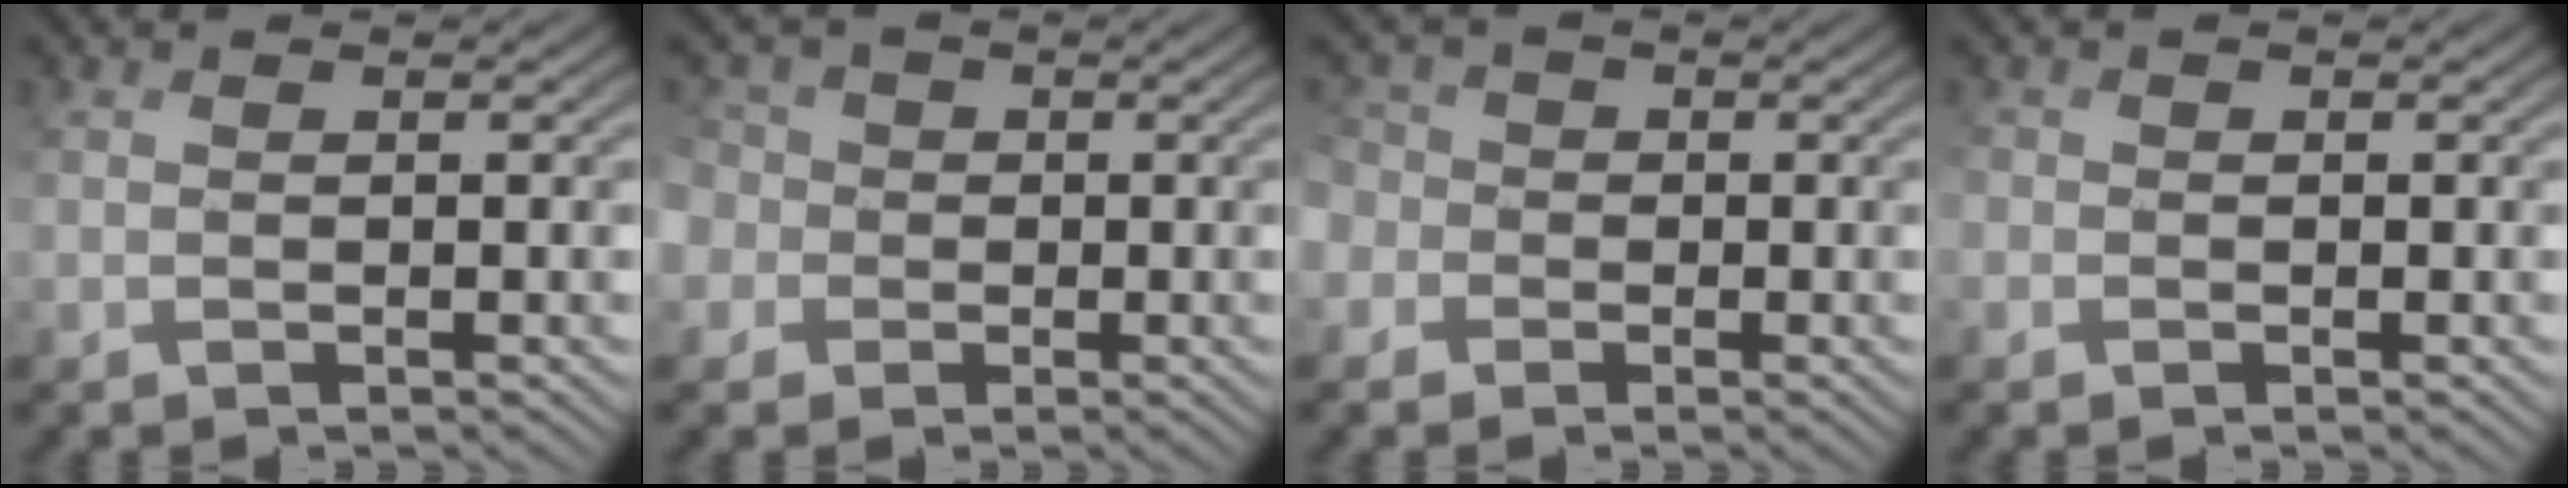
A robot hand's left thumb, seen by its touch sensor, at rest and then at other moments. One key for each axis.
{"total": 5.9, "fx": -0.1, "fy": 5.7, "fz": 1.5, "tx": -0.069, "ty": 0.011, "tz": -0.037}
{"total": 4.4, "fx": -1.3, "fy": 4.1, "fz": 0.9, "tx": -0.039, "ty": 0.000, "tz": -0.044}
{"total": 0.8, "fx": -0.6, "fy": 0.3, "fz": -0.4, "tx": 0.009, "ty": -0.004, "tz": -0.010}